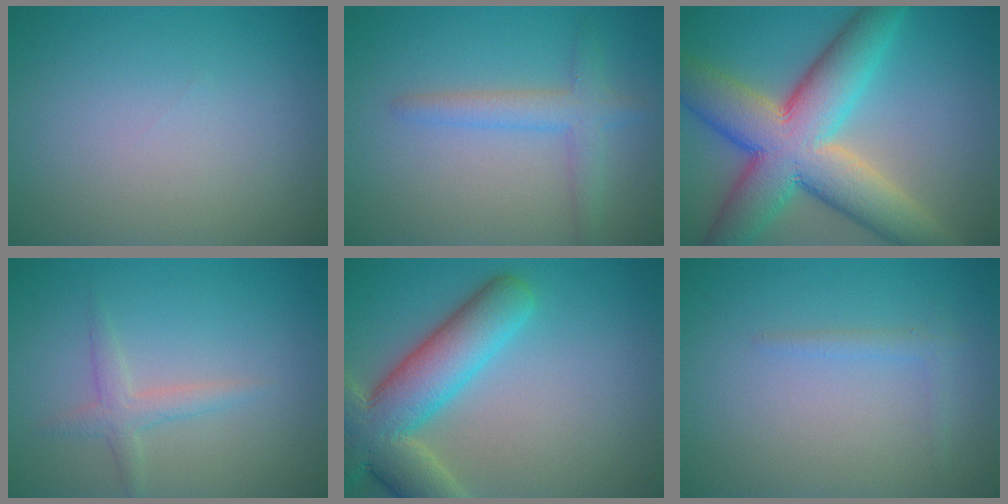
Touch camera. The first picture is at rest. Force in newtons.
{"total": 2.8, "press": 2.8, "slide": 0.2}
{"total": 12.0, "press": 12.0, "slide": 0.7}
{"total": 1.9, "press": 1.9, "slide": 0.0}
{"total": 9.1, "press": 9.0, "slide": 0.7}
{"total": 1.1, "press": 1.1, "slide": 0.1}